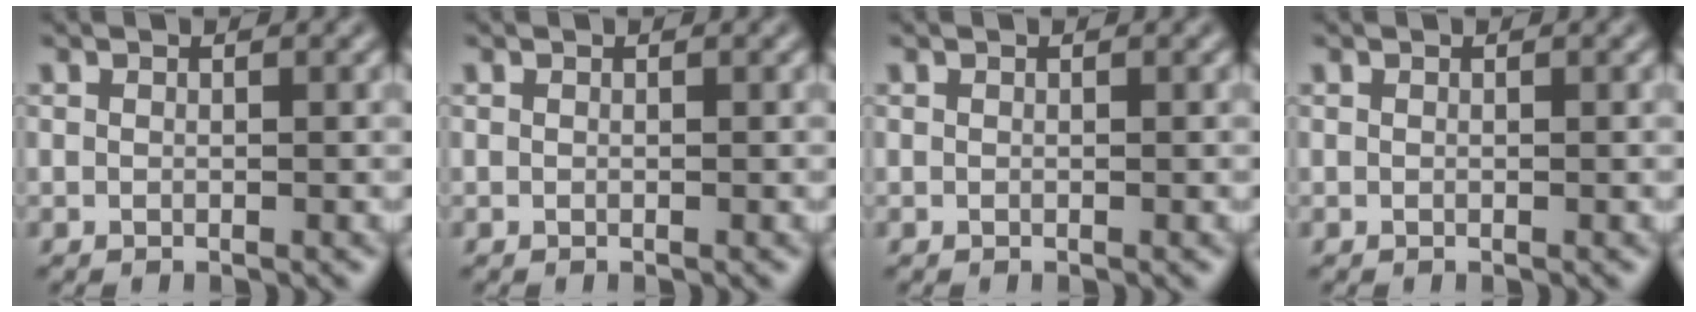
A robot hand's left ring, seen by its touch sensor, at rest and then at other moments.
{"total": 0.0}
{"total": 0.0}
{"total": 0.0}